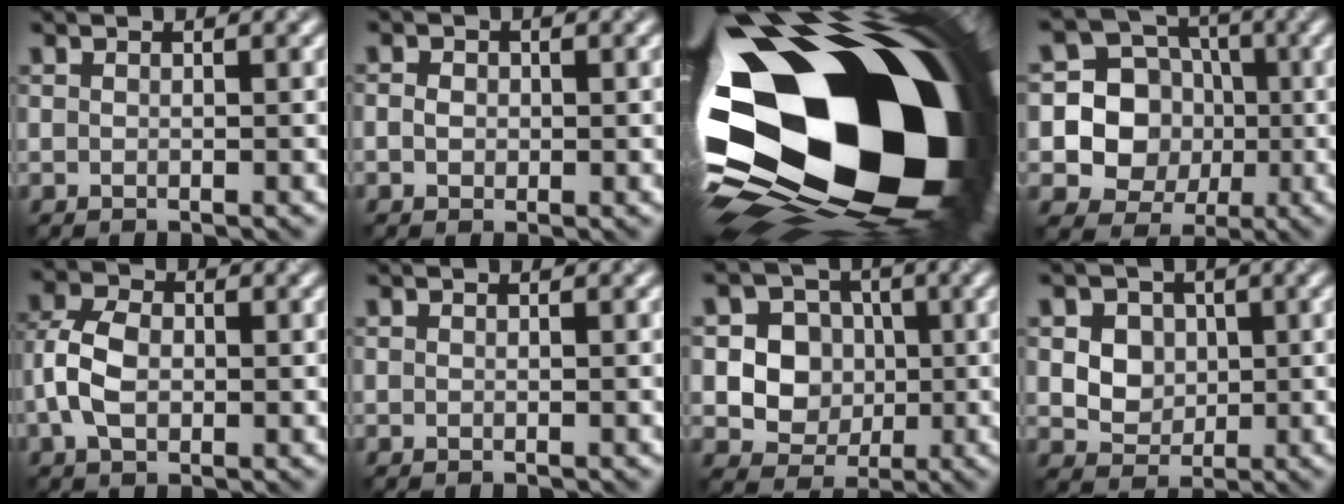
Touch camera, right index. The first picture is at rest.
{"total": 1.3, "force": [-0.2, 1.2, 0.6], "torque": [-0.014, -0.002, -0.008]}
{"total": 23.0, "force": [-0.9, 13.7, 18.5], "torque": [-0.280, -0.025, -0.031]}
{"total": 9.6, "force": [-0.8, 9.1, 2.9], "torque": [-0.072, 0.019, -0.033]}
{"total": 4.8, "force": [-0.8, 3.2, 3.5], "torque": [-0.083, 0.002, -0.022]}
{"total": 0.0}
{"total": 6.5, "force": [0.2, 5.9, 2.5], "torque": [-0.025, 0.013, -0.007]}
{"total": 6.0, "force": [1.6, 4.9, 2.9], "torque": [-0.052, 0.016, 0.024]}